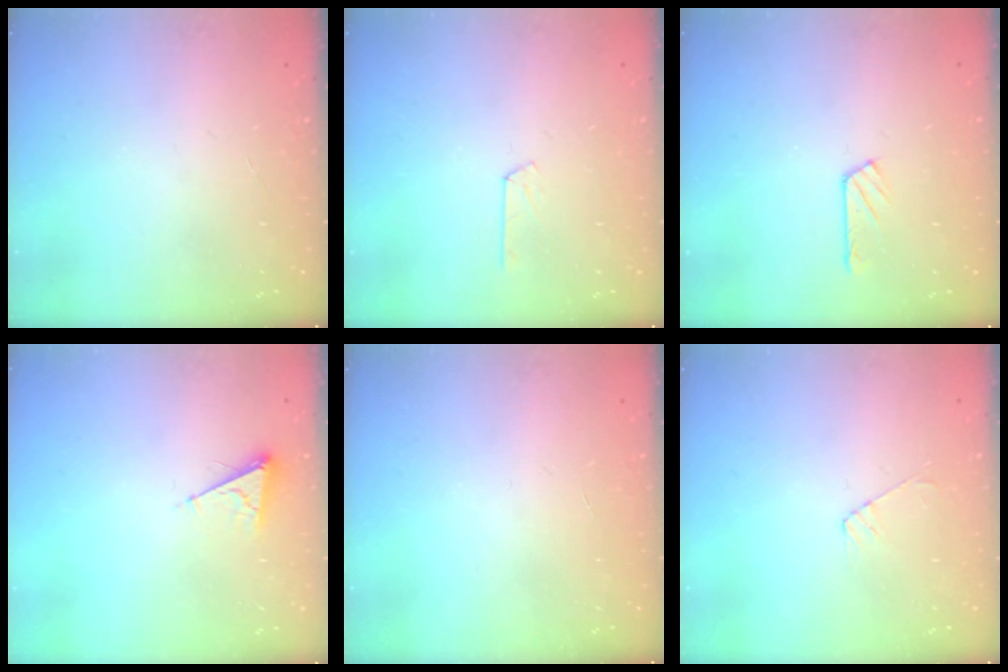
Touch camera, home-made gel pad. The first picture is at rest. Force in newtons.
{"total": 2.9, "press": 2.9, "slide": 0.3}
{"total": 5.3, "press": 5.3, "slide": 0.6}
{"total": 4.4, "press": 4.4, "slide": 0.6}
{"total": 0.0}
{"total": 5.3, "press": 5.3, "slide": 0.7}